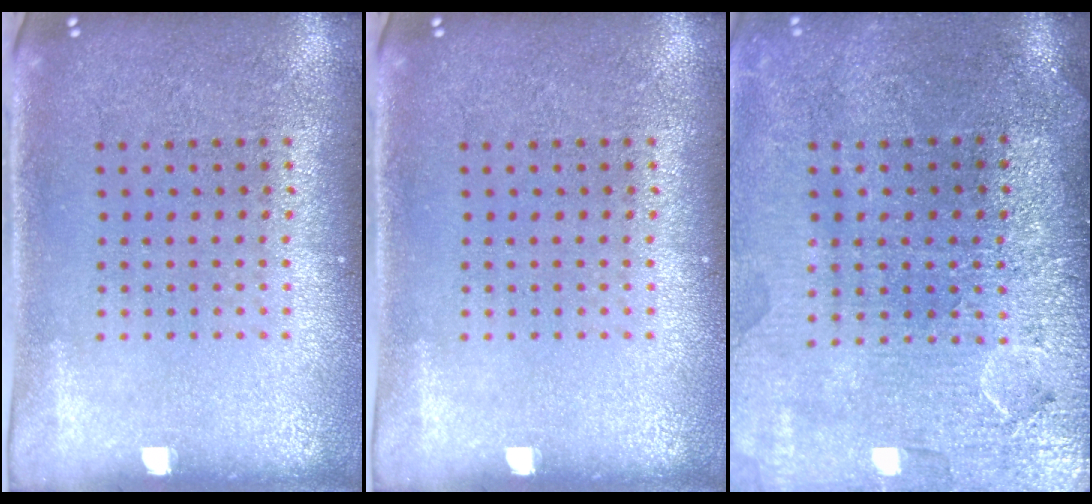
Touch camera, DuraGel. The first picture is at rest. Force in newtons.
{"total": 0.0}
{"total": 4.2, "press": 3.7, "slide": 2.1}